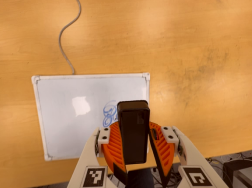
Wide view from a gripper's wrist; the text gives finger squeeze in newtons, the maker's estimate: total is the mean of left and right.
{"total": 8.9, "left": 9.1, "right": 8.6}